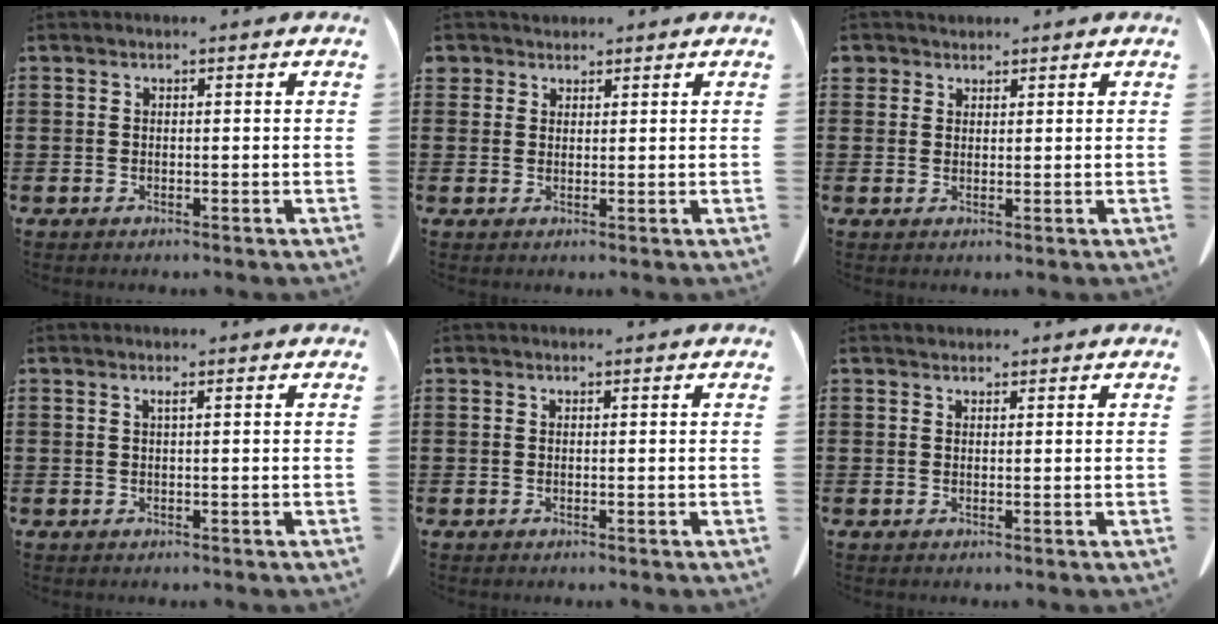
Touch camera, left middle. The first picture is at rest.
{"total": 2.2, "force": [1.8, 1.3, 0.0], "torque": [-0.007, 0.007, 0.035]}
{"total": 2.0, "force": [1.6, 1.2, 0.0], "torque": [-0.007, 0.005, 0.032]}
{"total": 0.7, "force": [0.2, -0.1, 0.7], "torque": [-0.012, -0.003, 0.005]}
{"total": 0.0}
{"total": 0.6, "force": [0.5, 0.3, 0.0], "torque": [0.006, -0.002, 0.009]}